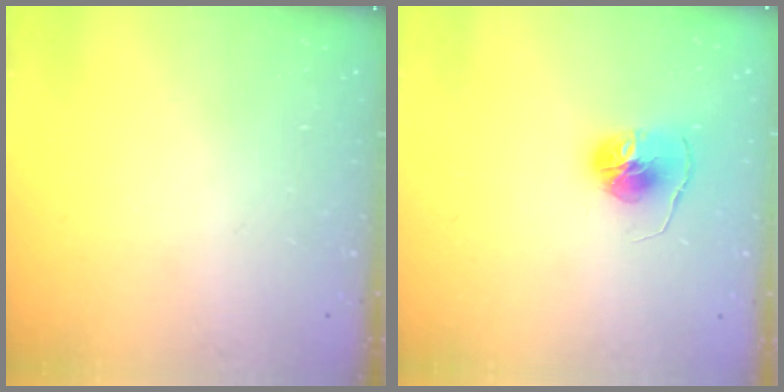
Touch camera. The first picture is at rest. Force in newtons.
{"total": 7.7, "press": 7.6, "slide": 0.6}